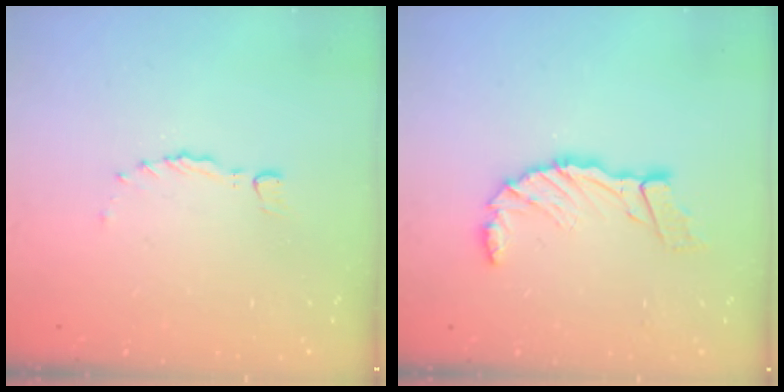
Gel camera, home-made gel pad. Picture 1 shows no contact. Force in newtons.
{"total": 10.7, "press": 10.6, "slide": 1.4}